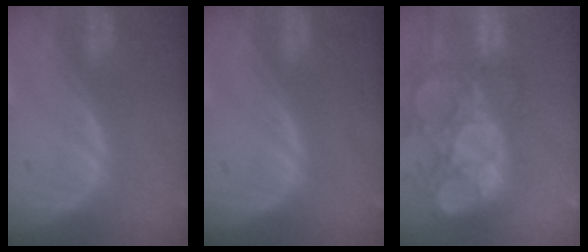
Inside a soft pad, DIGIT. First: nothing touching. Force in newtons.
{"total": 0.0}
{"total": 15.0, "press": 12.6, "slide": 8.2}